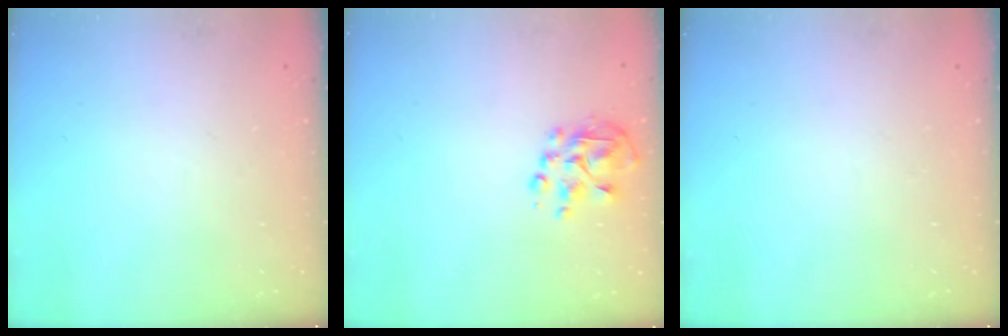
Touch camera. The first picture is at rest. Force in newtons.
{"total": 5.9, "press": 5.8, "slide": 1.2}
{"total": 0.0}